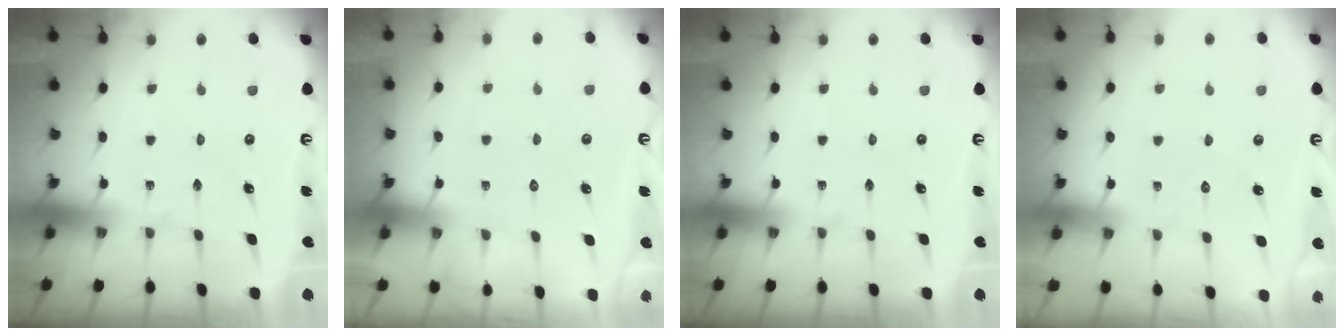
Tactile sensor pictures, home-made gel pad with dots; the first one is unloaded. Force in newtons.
{"total": 3.9, "press": 3.9, "slide": 0.5}
{"total": 0.0}
{"total": 3.8, "press": 3.8, "slide": 0.5}